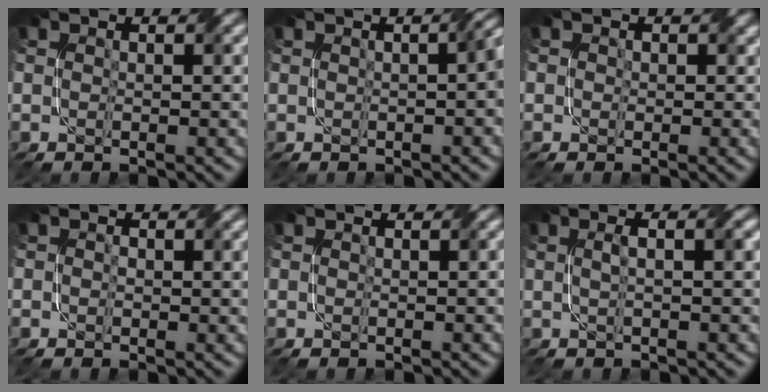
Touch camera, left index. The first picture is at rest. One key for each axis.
{"total": 3.7, "fx": 0.0, "fy": 1.3, "fz": 3.5, "tx": -0.020, "ty": 0.014, "tz": 0.004}
{"total": 1.6, "fx": 0.5, "fy": 1.4, "fz": 0.4, "tx": -0.006, "ty": 0.003, "tz": 0.001}
{"total": 1.5, "fx": 0.3, "fy": 1.0, "fz": 1.0, "tx": -0.013, "ty": -0.001, "tz": 0.005}
{"total": 0.6, "fx": 0.3, "fy": 0.1, "fz": 0.5, "tx": -0.006, "ty": 0.004, "tz": 0.001}
{"total": 2.5, "fx": 0.6, "fy": 0.8, "fz": 2.3, "tx": -0.034, "ty": 0.006, "tz": 0.005}